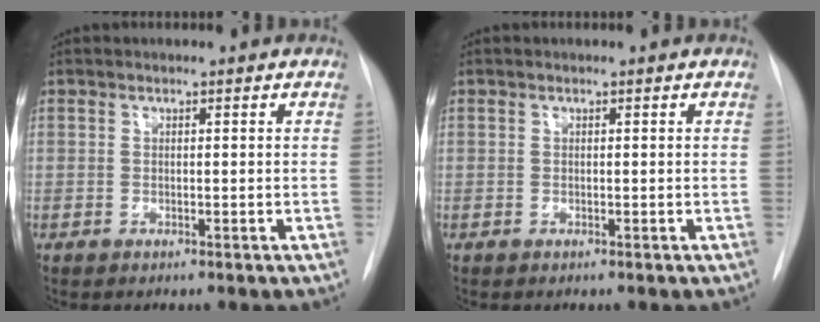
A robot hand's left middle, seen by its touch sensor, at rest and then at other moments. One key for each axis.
{"total": 0.0}